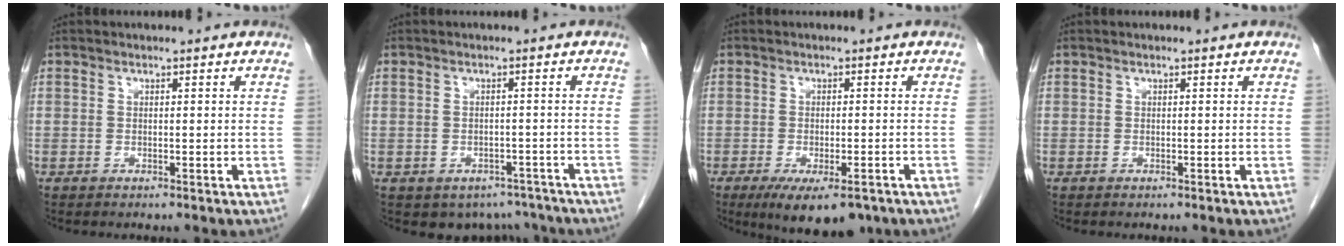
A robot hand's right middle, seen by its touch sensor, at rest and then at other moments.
{"total": 5.5, "force": [-4.4, 3.3, 0.5], "torque": [0.016, 0.010, -0.053]}
{"total": 9.2, "force": [-6.3, 3.0, 6.0], "torque": [-0.084, -0.012, -0.093]}
{"total": 0.0}